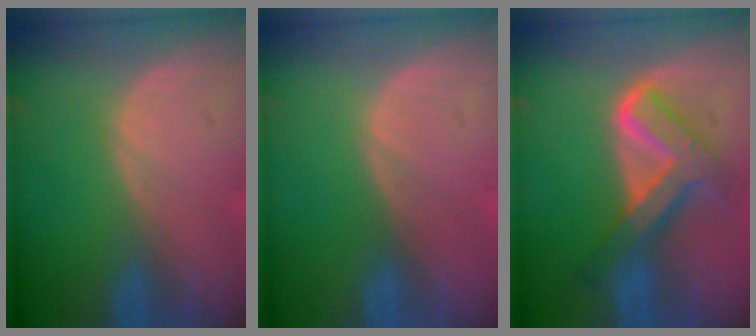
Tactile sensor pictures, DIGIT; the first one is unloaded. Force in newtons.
{"total": 0.0}
{"total": 8.0, "press": 8.0, "slide": 0.6}